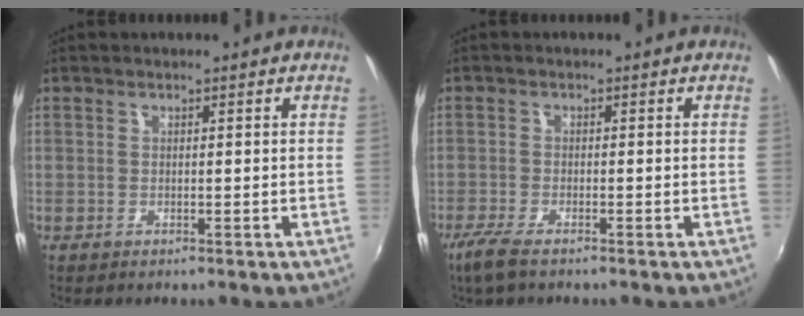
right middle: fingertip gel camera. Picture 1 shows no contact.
{"total": 4.1, "force": [-3.0, 0.8, 2.7], "torque": [-0.072, -0.012, -0.061]}